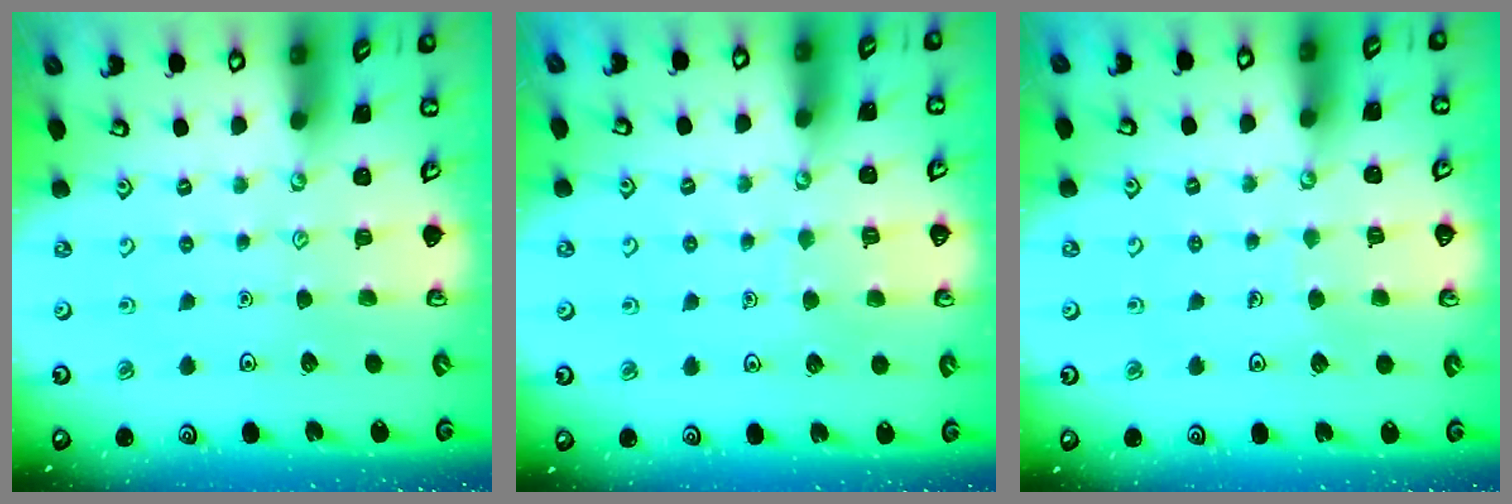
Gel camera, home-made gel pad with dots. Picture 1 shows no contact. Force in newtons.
{"total": 5.0, "press": 4.9, "slide": 0.4}
{"total": 3.3, "press": 3.3, "slide": 0.2}